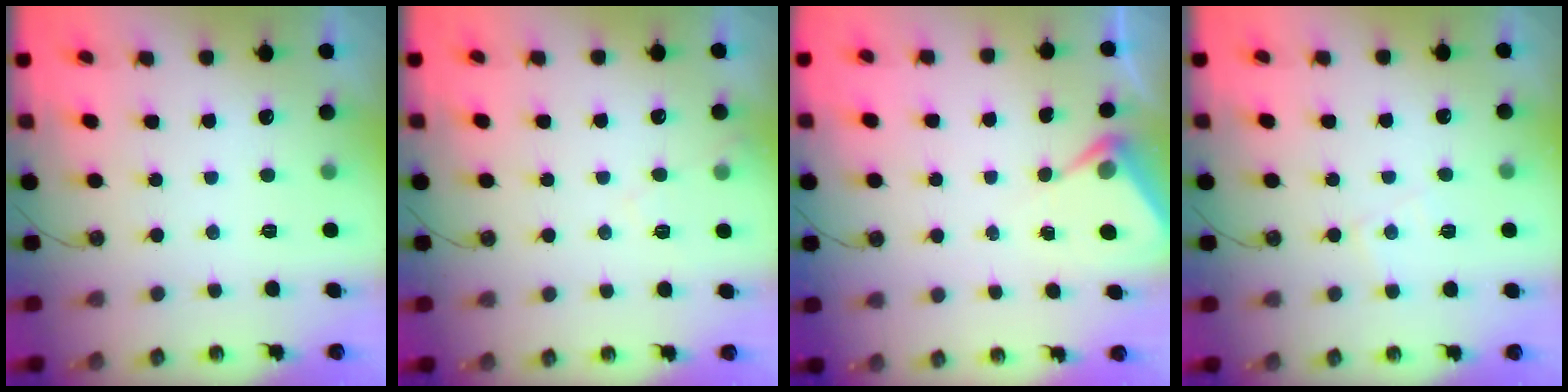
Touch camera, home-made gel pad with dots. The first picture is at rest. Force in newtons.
{"total": 6.1, "press": 6.0, "slide": 0.8}
{"total": 5.1, "press": 5.0, "slide": 0.4}
{"total": 5.5, "press": 5.4, "slide": 0.8}